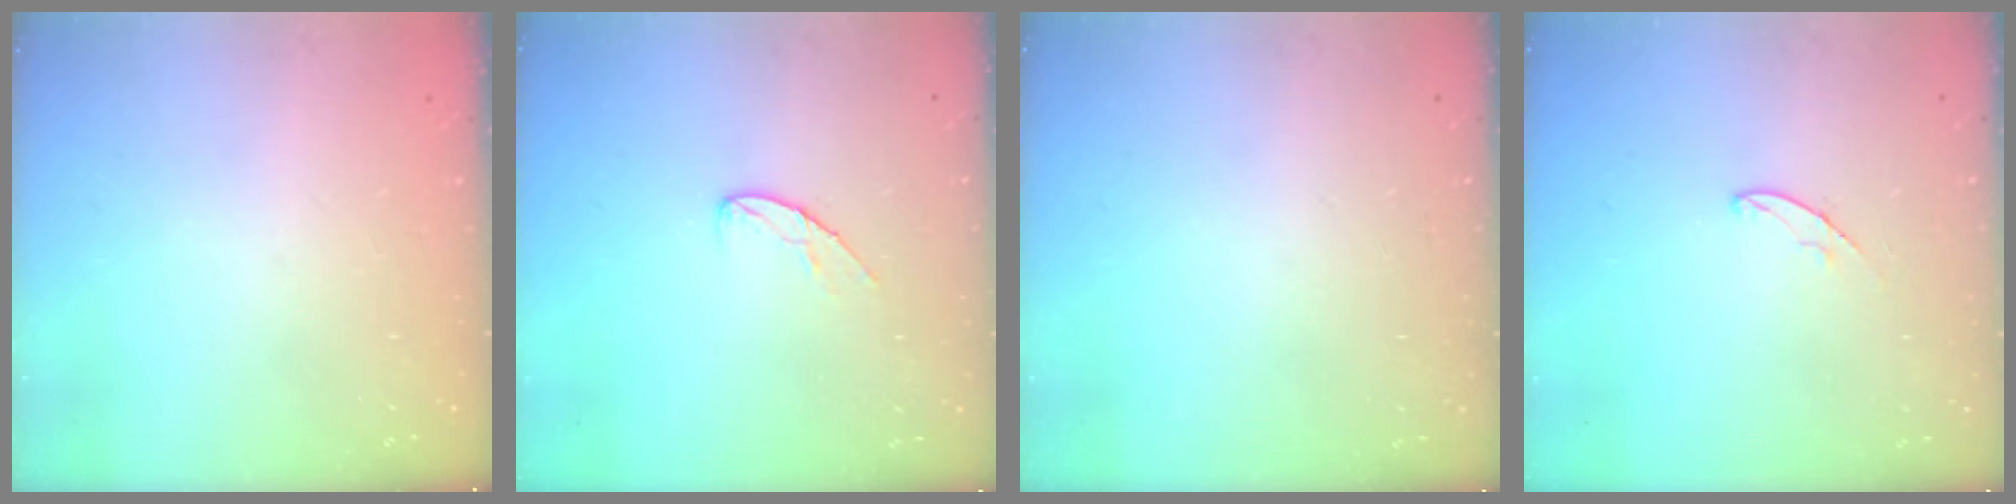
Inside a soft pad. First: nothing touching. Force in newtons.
{"total": 6.7, "press": 6.7, "slide": 0.6}
{"total": 0.0}
{"total": 4.2, "press": 4.2, "slide": 0.4}